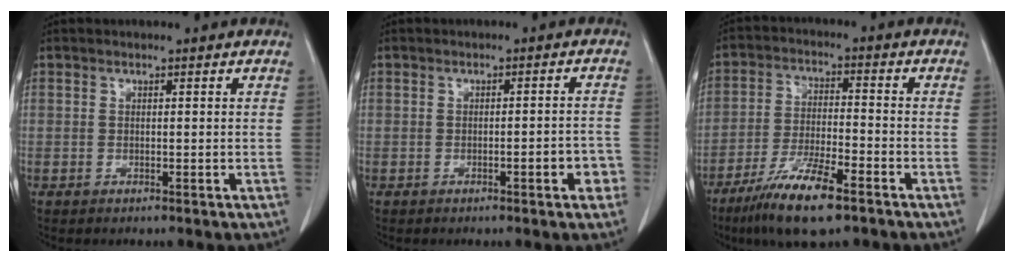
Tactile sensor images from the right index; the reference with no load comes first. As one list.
[{"total": 3.4, "force": [-1.6, 0.7, 2.9], "torque": [-0.031, 0.006, -0.021]}, {"total": 11.2, "force": [-7.3, 1.7, 8.3], "torque": [-0.162, -0.023, -0.130]}]